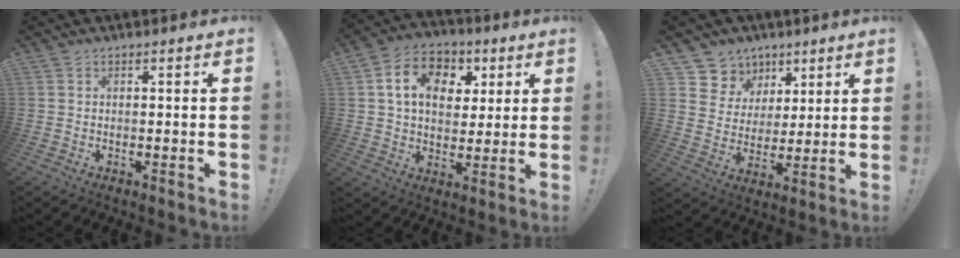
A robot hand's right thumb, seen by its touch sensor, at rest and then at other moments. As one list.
[{"total": 13.6, "force": [4.4, 10.4, 7.7], "torque": [-0.110, -0.007, 0.085]}, {"total": 9.0, "force": [4.8, 7.5, 1.3], "torque": [-0.013, -0.041, 0.097]}]